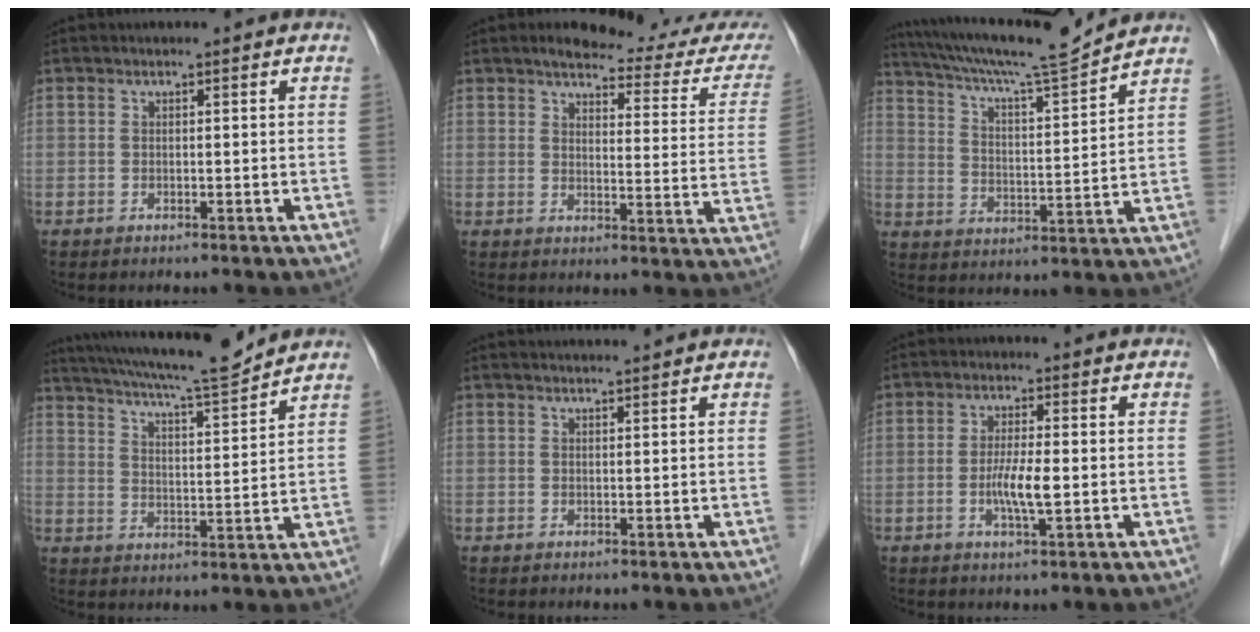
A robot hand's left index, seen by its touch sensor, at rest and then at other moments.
{"total": 16.6, "force": [15.2, 2.5, 6.3], "torque": [-0.057, -0.042, 0.156]}
{"total": 13.9, "force": [13.0, -1.2, 4.9], "torque": [-0.097, -0.012, 0.209]}
{"total": 14.4, "force": [13.0, -0.2, 6.1], "torque": [-0.111, -0.002, 0.198]}
{"total": 3.1, "force": [3.0, -0.2, 0.9], "torque": [-0.012, 0.018, 0.042]}
{"total": 4.5, "force": [-0.8, 0.4, 4.4], "torque": [-0.089, -0.006, -0.015]}